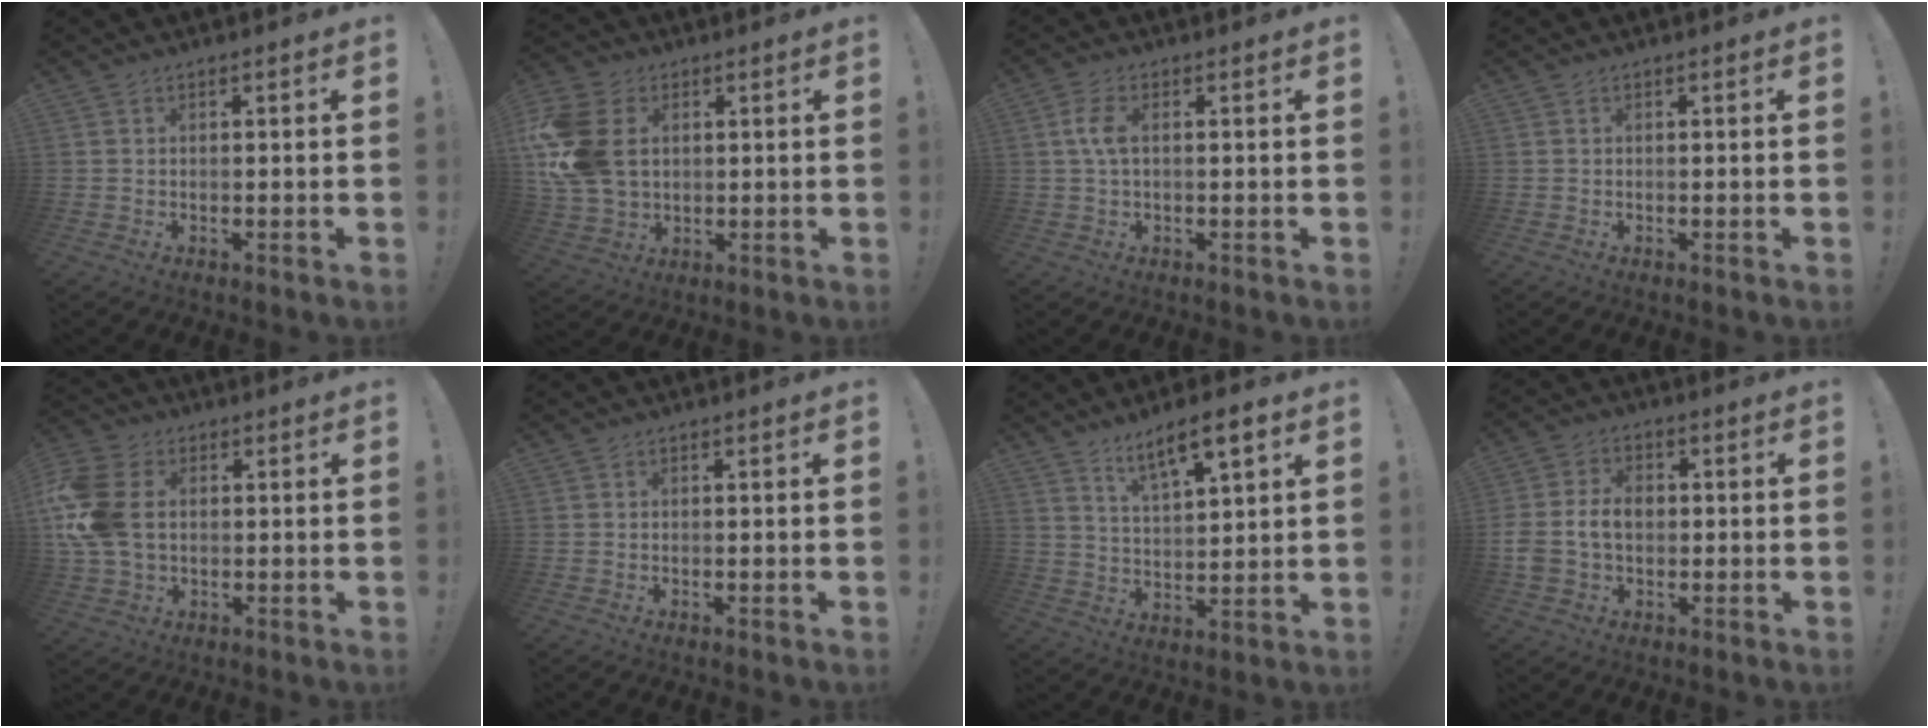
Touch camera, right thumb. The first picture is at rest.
{"total": 17.8, "force": [3.1, 13.1, 11.7], "torque": [-0.236, -0.005, 0.061]}
{"total": 5.1, "force": [0.6, 2.3, 4.5], "torque": [-0.092, 0.000, 0.006]}
{"total": 0.0}
{"total": 15.6, "force": [1.2, 11.0, 11.0], "torque": [-0.224, 0.003, 0.025]}
{"total": 0.0}
{"total": 9.4, "force": [6.4, 2.2, 6.5], "torque": [-0.099, -0.034, 0.107]}
{"total": 10.3, "force": [-0.5, 7.5, 7.0], "torque": [-0.150, 0.006, -0.008]}